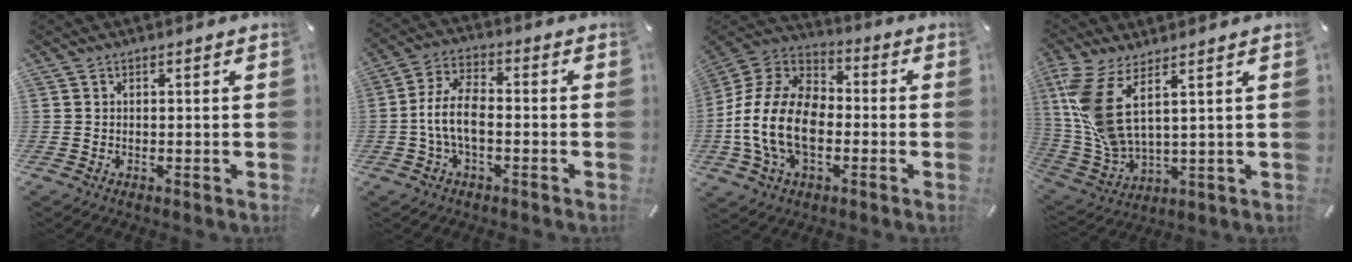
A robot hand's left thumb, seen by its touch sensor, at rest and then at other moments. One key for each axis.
{"total": 8.8, "fx": -2.0, "fy": 4.5, "fz": 7.3, "tx": -0.155, "ty": 0.007, "tz": -0.038}
{"total": 17.5, "fx": -4.6, "fy": 11.8, "fz": 12.0, "tx": -0.263, "ty": 0.029, "tz": -0.084}
{"total": 10.6, "fx": 4.4, "fy": 4.0, "fz": 8.8, "tx": -0.217, "ty": -0.042, "tz": 0.078}